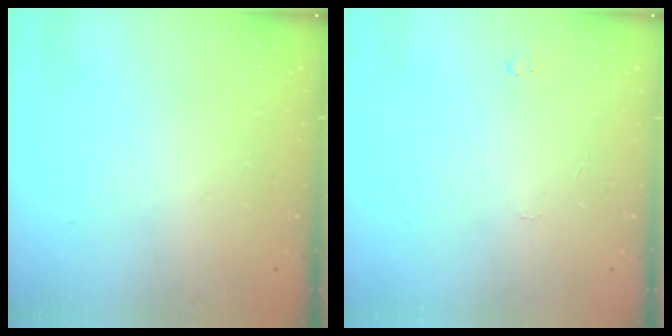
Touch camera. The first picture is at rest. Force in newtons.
{"total": 4.1, "press": 4.1, "slide": 0.4}